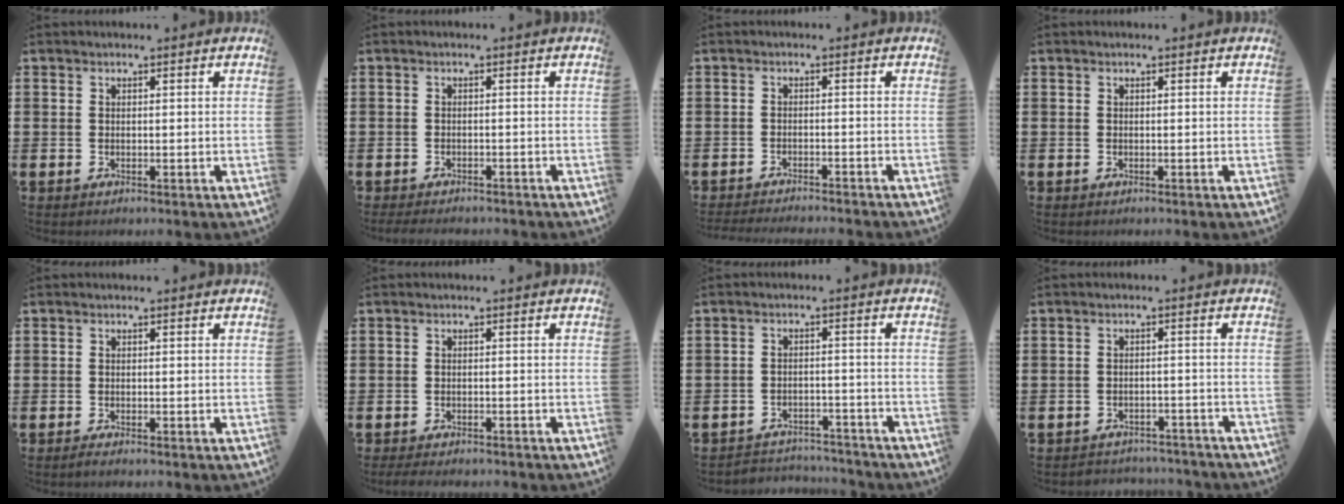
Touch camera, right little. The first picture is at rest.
{"total": 1.1, "force": [-1.0, 0.1, 0.1], "torque": [-0.005, 0.000, -0.022]}
{"total": 1.6, "force": [-1.6, -0.2, 0.1], "torque": [-0.001, 0.002, -0.032]}
{"total": 0.0}
{"total": 0.5, "force": [-0.4, 0.1, 0.4], "torque": [-0.007, -0.003, -0.007]}
{"total": 1.1, "force": [-1.1, 0.2, 0.3], "torque": [-0.008, 0.001, -0.023]}
{"total": 2.9, "force": [-2.8, 0.4, -0.2], "torque": [-0.004, 0.003, -0.062]}
{"total": 2.1, "force": [-2.0, 0.2, -0.3], "torque": [-0.003, 0.003, -0.046]}